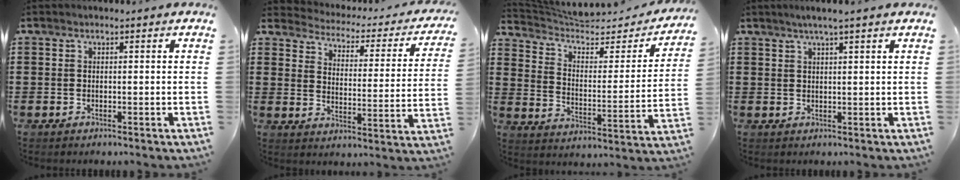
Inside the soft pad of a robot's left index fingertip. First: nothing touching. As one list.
[{"total": 2.1, "force": [2.0, 0.5, 0.4], "torque": [-0.029, -0.024, 0.024]}, {"total": 5.3, "force": [4.3, 2.1, 2.2], "torque": [-0.071, -0.031, 0.068]}, {"total": 2.4, "force": [1.8, -0.4, 1.6], "torque": [-0.032, 0.000, 0.033]}]